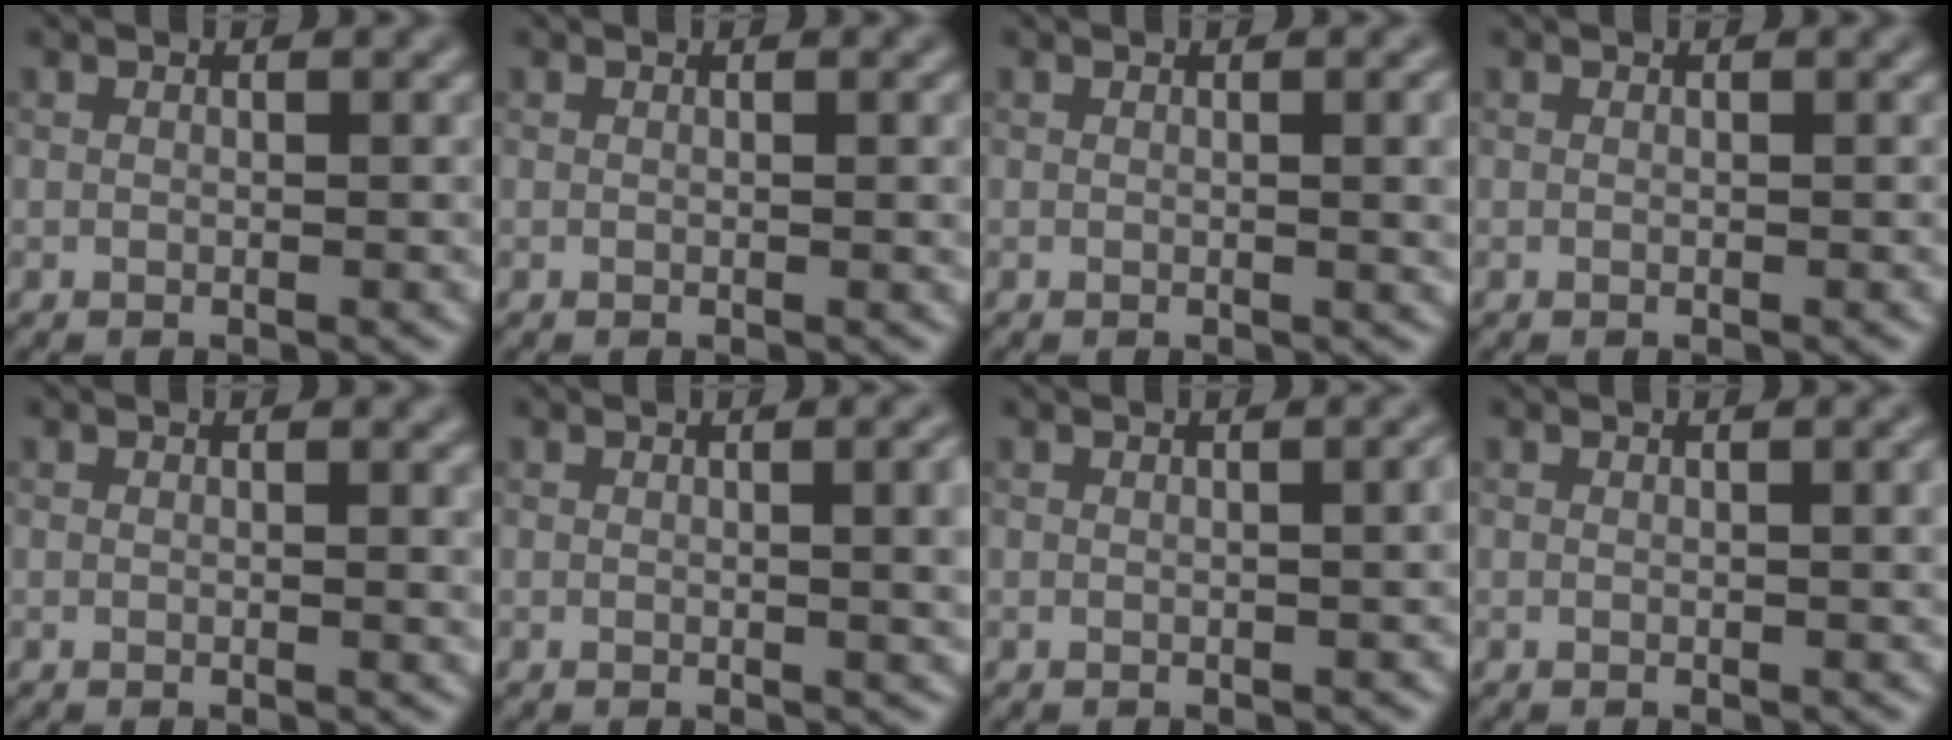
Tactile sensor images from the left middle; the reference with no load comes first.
{"total": 0.9, "force": [0.1, 0.3, 0.9], "torque": [-0.009, 0.001, 0.000]}
{"total": 2.8, "force": [0.3, 0.9, 2.7], "torque": [-0.028, 0.003, 0.001]}
{"total": 0.0}
{"total": 1.1, "force": [0.3, 0.3, 1.0], "torque": [-0.009, -0.001, 0.002]}
{"total": 4.4, "force": [0.5, 1.7, 4.1], "torque": [-0.036, 0.008, 0.007]}
{"total": 2.3, "force": [0.2, 0.9, 2.1], "torque": [-0.015, 0.008, 0.001]}
{"total": 1.9, "force": [0.3, 0.5, 1.8], "torque": [-0.018, 0.005, 0.001]}